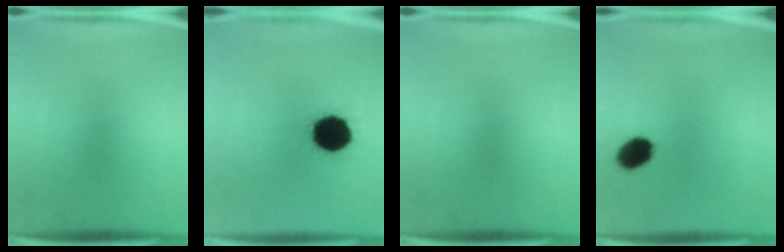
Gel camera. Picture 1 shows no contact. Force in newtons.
{"total": 16.9}
{"total": 0.0}
{"total": 6.4}